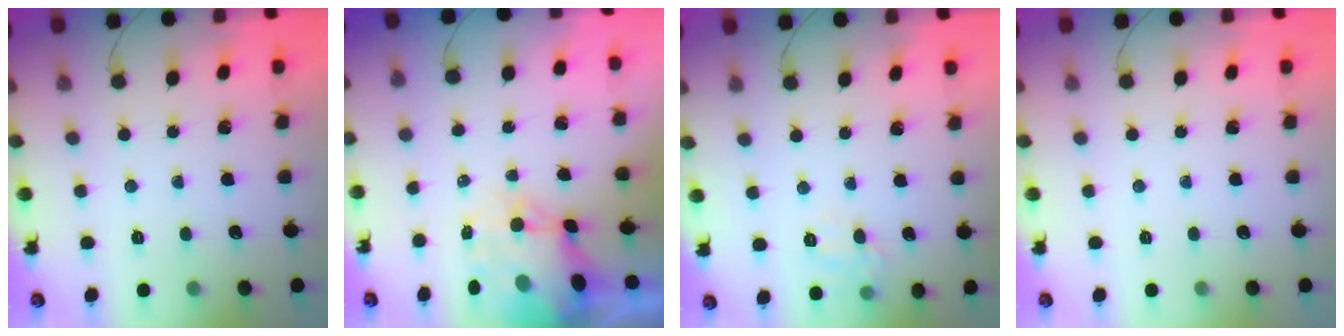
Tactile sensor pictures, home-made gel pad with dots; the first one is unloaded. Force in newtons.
{"total": 10.0, "press": 9.6, "slide": 2.9}
{"total": 6.8, "press": 6.7, "slide": 1.0}
{"total": 0.0}